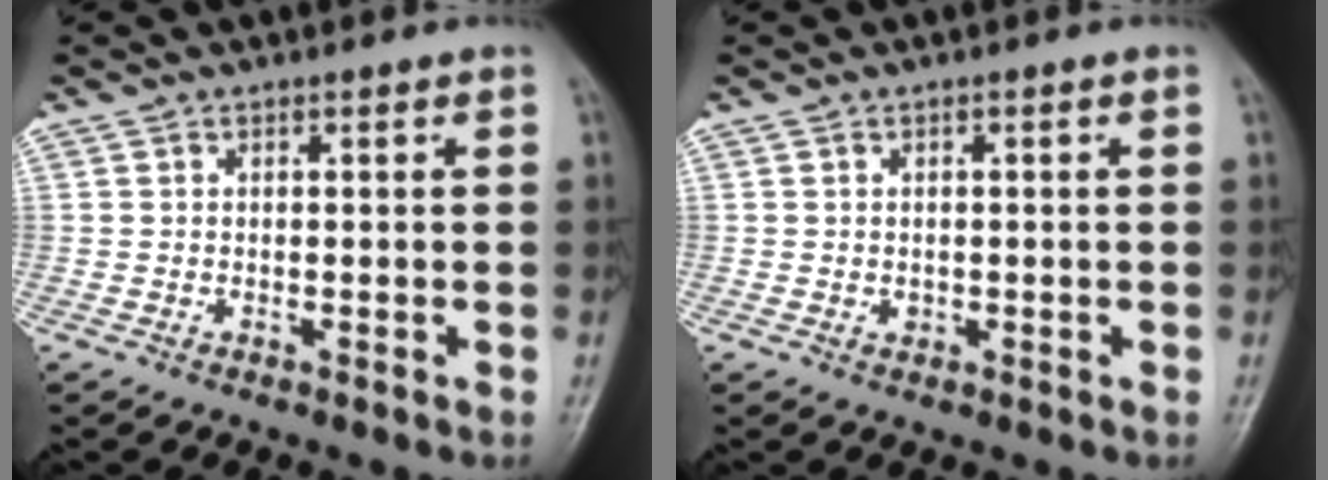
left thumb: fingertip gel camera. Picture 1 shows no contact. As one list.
[{"total": 0.9, "force": [-0.2, 0.8, 0.4], "torque": [0.001, 0.002, -0.002]}]